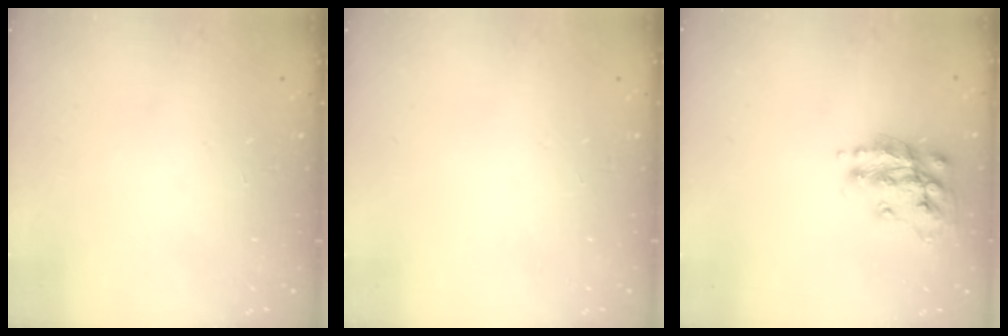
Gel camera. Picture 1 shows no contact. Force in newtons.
{"total": 0.0}
{"total": 14.5, "press": 14.5, "slide": 1.0}